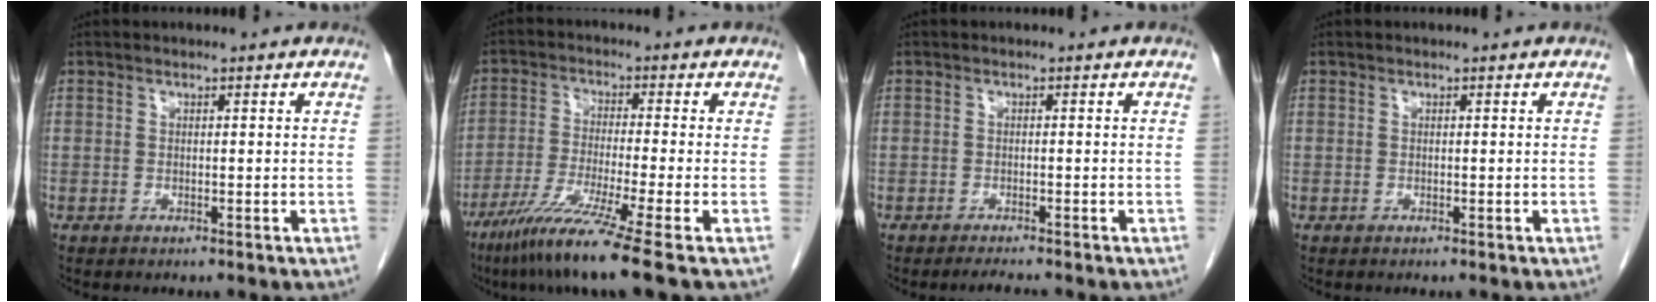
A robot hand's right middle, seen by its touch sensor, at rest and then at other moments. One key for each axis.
{"total": 10.7, "fx": -7.2, "fy": -2.1, "fz": 7.6, "tx": -0.142, "ty": -0.045, "tz": -0.130}
{"total": 1.6, "fx": -1.4, "fy": -0.3, "fz": 0.5, "tx": -0.016, "ty": -0.008, "tz": -0.023}
{"total": 0.0}